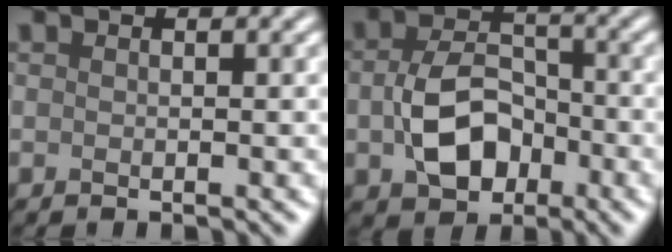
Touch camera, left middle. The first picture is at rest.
{"total": 6.4, "force": [-1.4, 4.5, 4.4], "torque": [-0.088, -0.008, -0.022]}